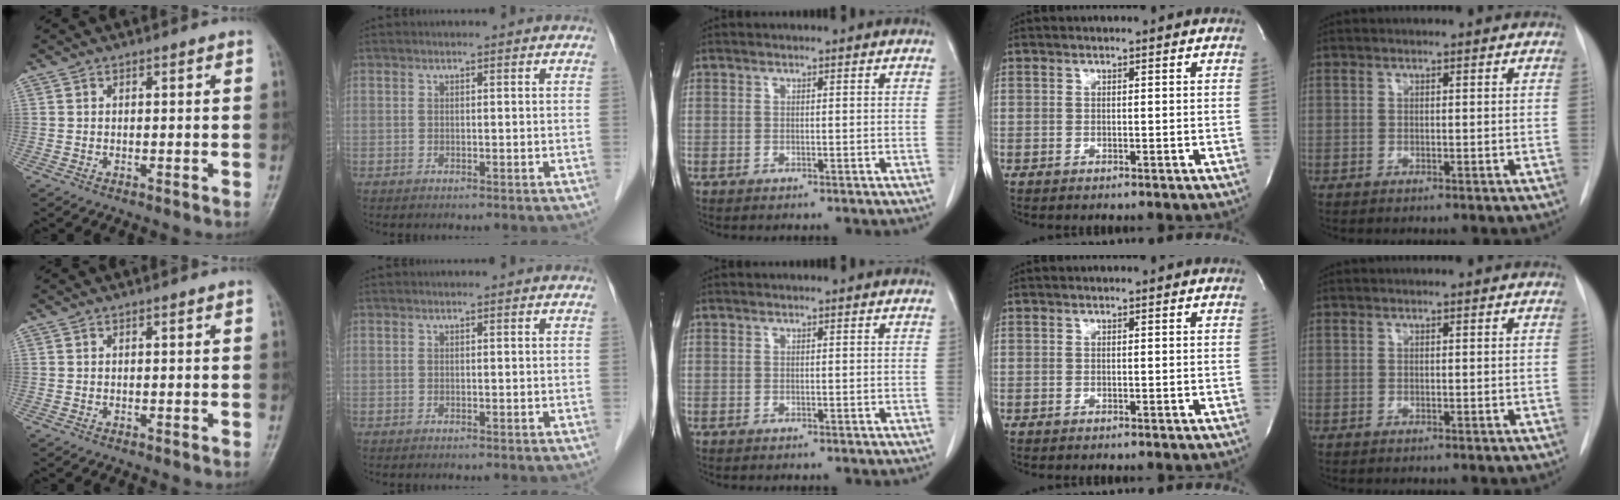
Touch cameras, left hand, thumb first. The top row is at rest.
{}